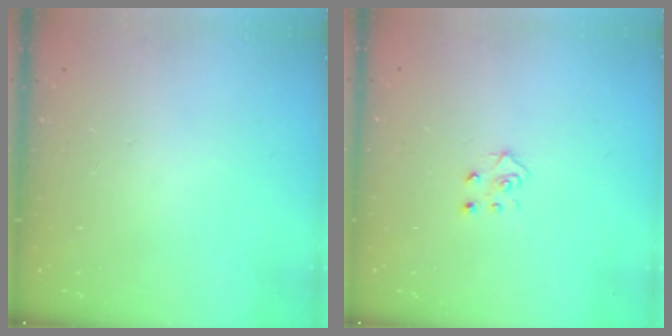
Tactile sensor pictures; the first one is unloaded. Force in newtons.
{"total": 4.6, "press": 4.6, "slide": 0.4}